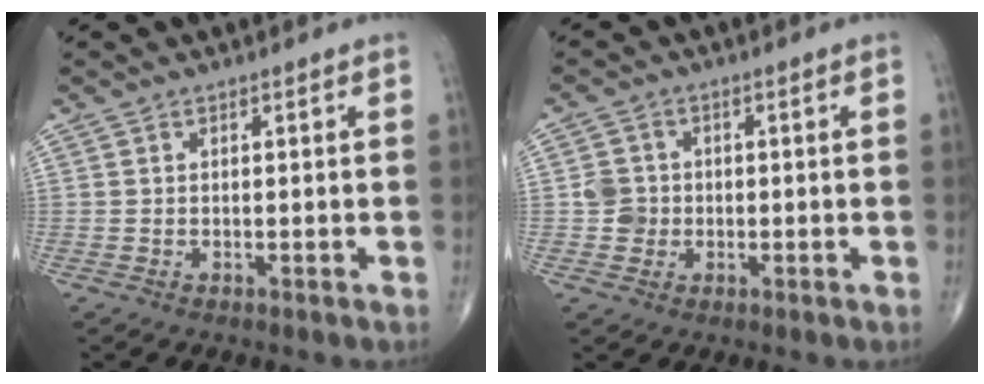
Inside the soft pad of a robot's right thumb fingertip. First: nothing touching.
{"total": 3.6, "force": [-0.3, 3.5, 1.0], "torque": [0.002, 0.006, -0.007]}